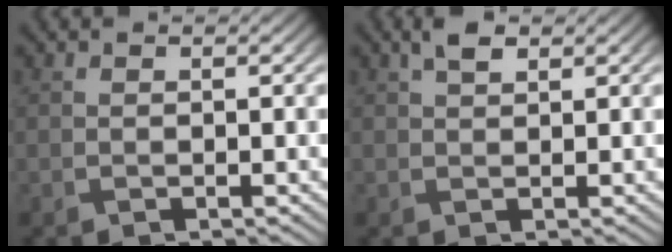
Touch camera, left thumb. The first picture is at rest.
{"total": 1.7, "force": [1.1, 0.8, 0.9], "torque": [-0.021, 0.005, 0.020]}